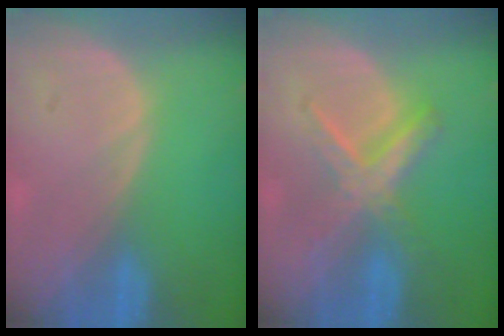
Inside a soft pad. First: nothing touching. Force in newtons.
{"total": 5.4, "press": 5.4, "slide": 0.7}